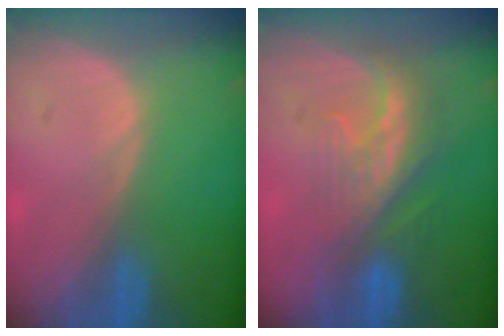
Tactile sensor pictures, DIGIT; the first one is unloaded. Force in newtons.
{"total": 8.4, "press": 7.2, "slide": 4.2}